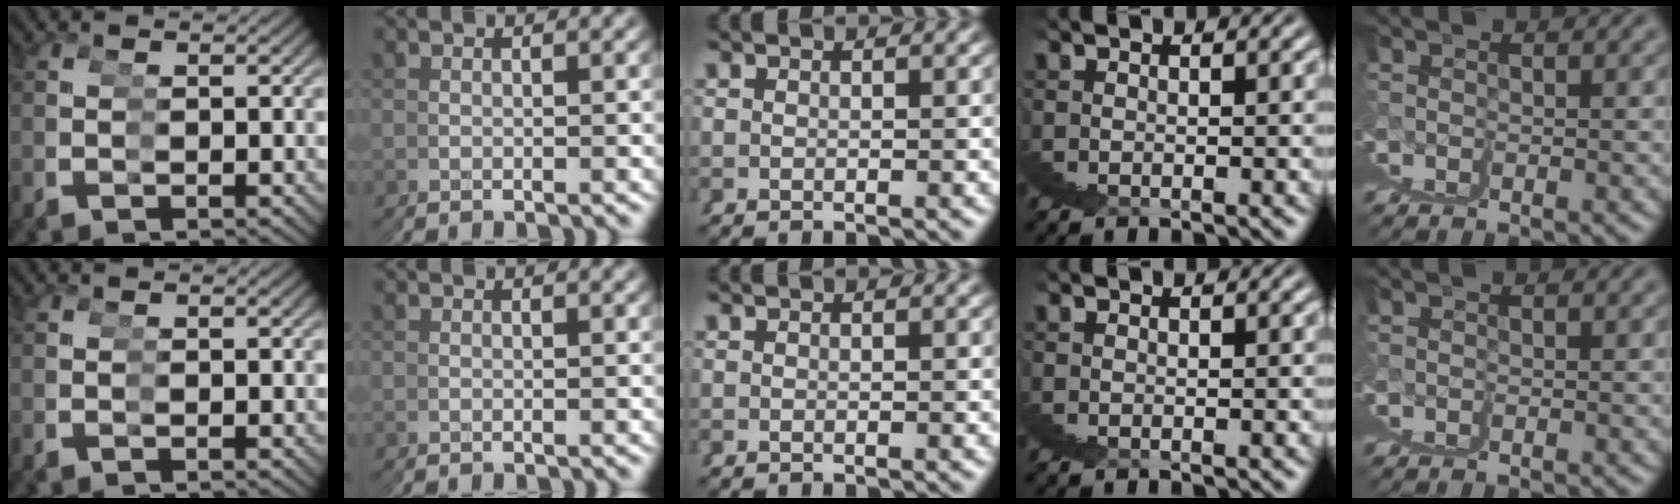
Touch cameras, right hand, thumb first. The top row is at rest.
{}